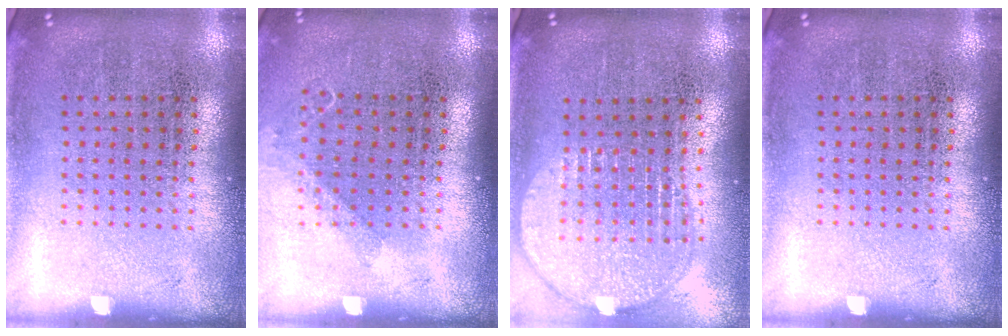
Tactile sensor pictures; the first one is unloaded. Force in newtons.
{"total": 0.8, "press": 0.8, "slide": 0.3}
{"total": 1.9, "press": 1.6, "slide": 1.0}
{"total": 0.0}